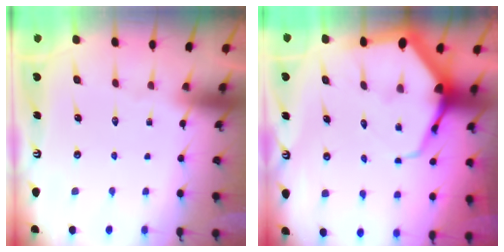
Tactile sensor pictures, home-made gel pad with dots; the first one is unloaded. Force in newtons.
{"total": 8.8, "press": 8.7, "slide": 0.9}